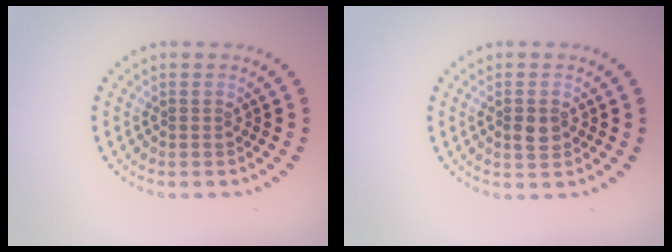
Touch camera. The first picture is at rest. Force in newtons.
{"total": 1.7, "press": 1.7, "slide": 0.2}